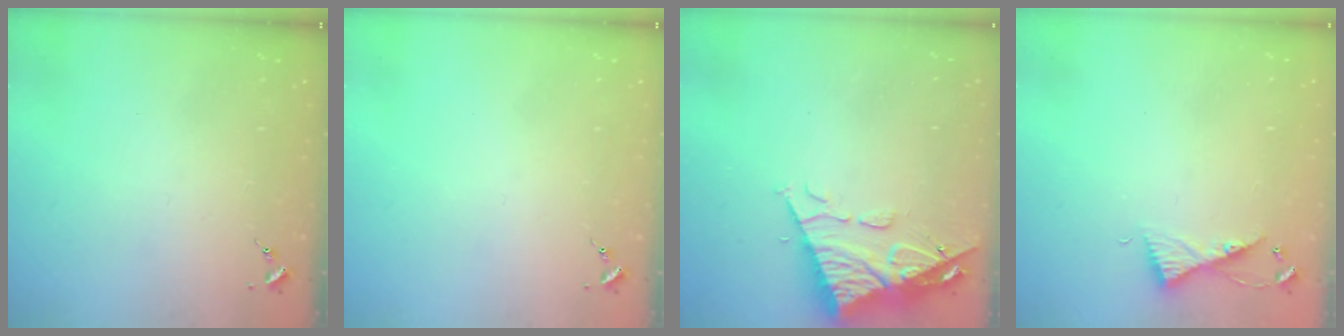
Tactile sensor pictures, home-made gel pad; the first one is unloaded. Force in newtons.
{"total": 0.0}
{"total": 13.0, "press": 12.9, "slide": 1.4}
{"total": 6.2, "press": 6.2, "slide": 0.6}